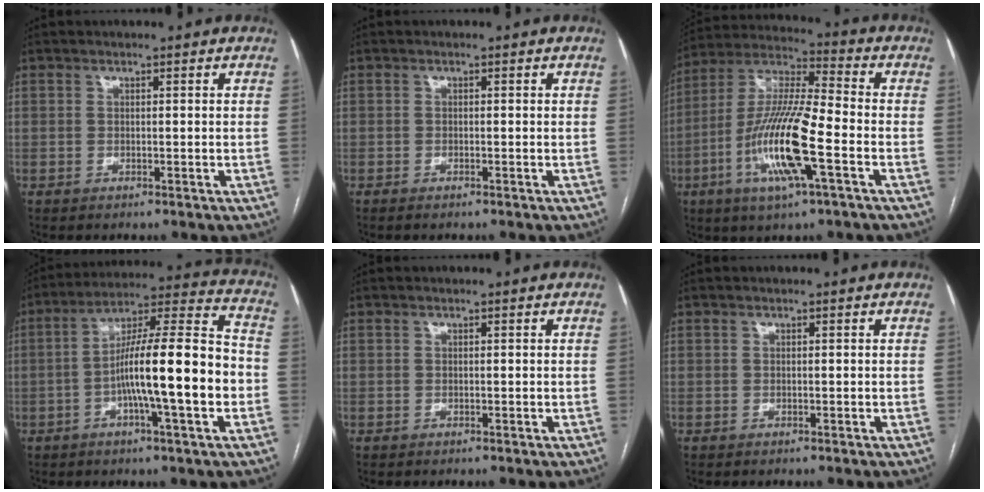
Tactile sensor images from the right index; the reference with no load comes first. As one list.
[{"total": 0.7, "force": [-0.6, 0.1, 0.4], "torque": [-0.010, -0.002, -0.009]}, {"total": 15.9, "force": [-5.0, 1.7, 15.0], "torque": [-0.305, -0.008, -0.094]}, {"total": 16.9, "force": [-3.5, 1.2, 16.5], "torque": [-0.268, 0.017, -0.058]}, {"total": 0.0}, {"total": 0.0}]